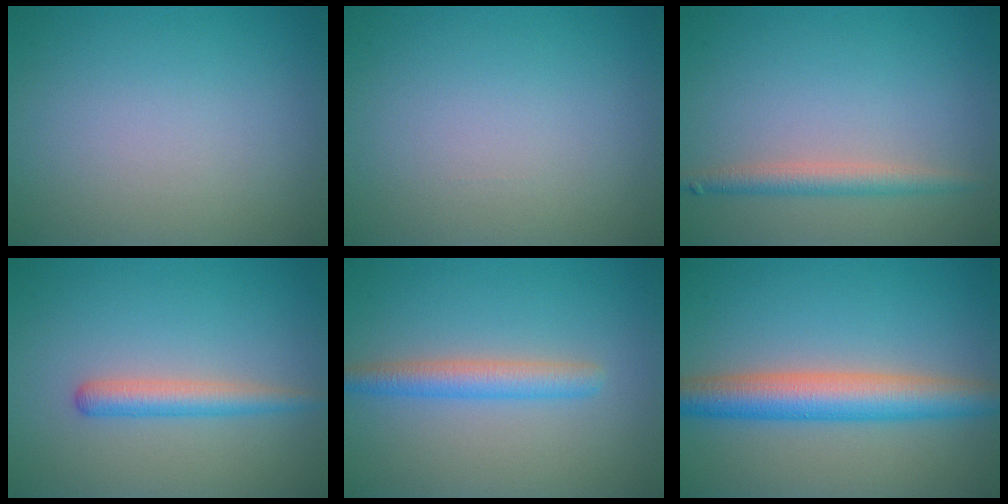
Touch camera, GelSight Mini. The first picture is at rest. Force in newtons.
{"total": 0.0}
{"total": 2.2, "press": 2.2, "slide": 0.1}
{"total": 2.5, "press": 2.5, "slide": 0.1}
{"total": 2.9, "press": 2.9, "slide": 0.0}
{"total": 5.9, "press": 5.9, "slide": 0.3}